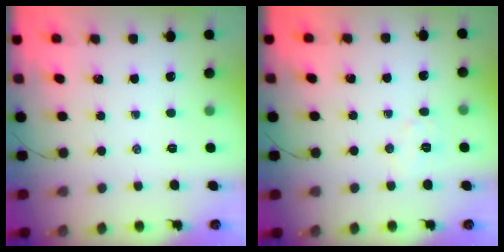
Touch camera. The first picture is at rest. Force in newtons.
{"total": 5.2, "press": 5.1, "slide": 1.1}